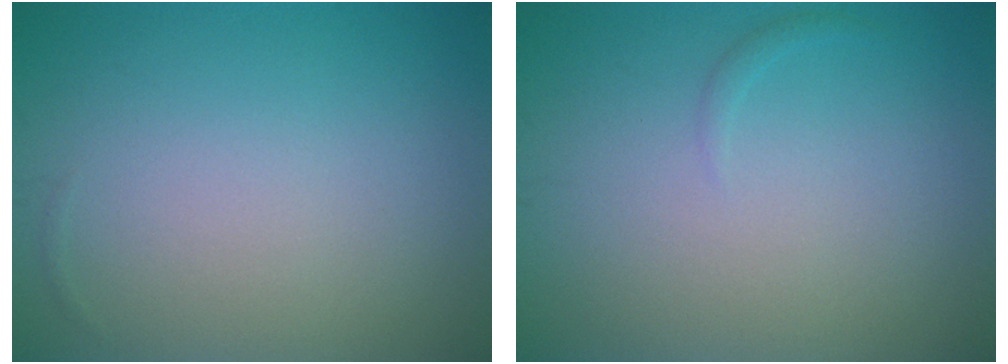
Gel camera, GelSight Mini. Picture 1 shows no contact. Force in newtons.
{"total": 0.5, "press": 0.5, "slide": 0.1}